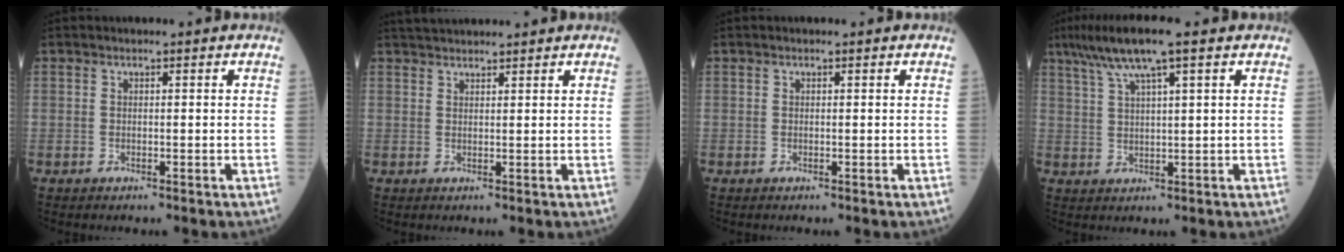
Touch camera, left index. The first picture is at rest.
{"total": 4.9, "force": [4.6, 0.4, 1.6], "torque": [-0.024, 0.038, 0.078]}
{"total": 0.0}
{"total": 8.1, "force": [5.2, 0.2, 6.2], "torque": [-0.118, 0.028, 0.093]}